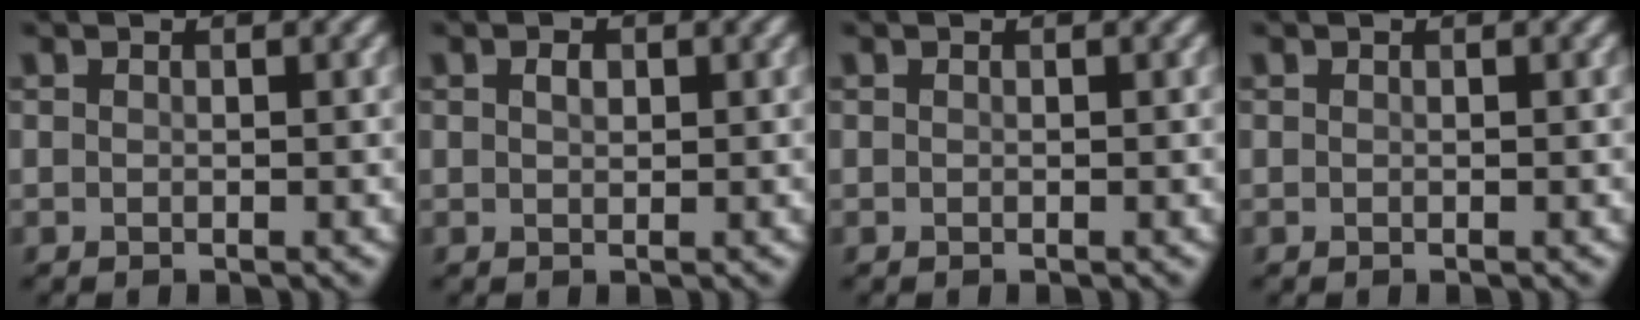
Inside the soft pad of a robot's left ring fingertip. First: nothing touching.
{"total": 1.0, "force": [0.3, 0.6, 0.7], "torque": [-0.015, 0.001, 0.006]}
{"total": 0.0}
{"total": 0.0}